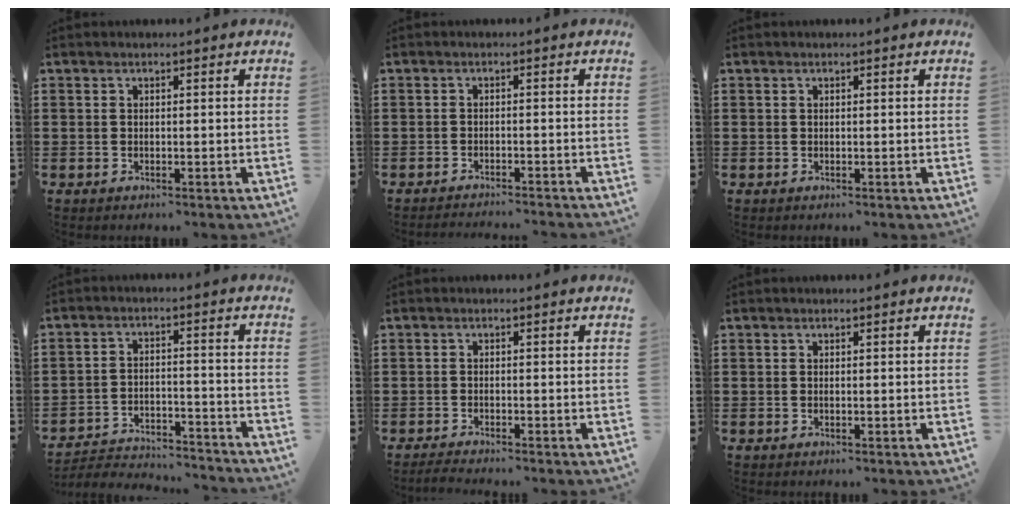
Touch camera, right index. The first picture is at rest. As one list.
[{"total": 1.8, "force": [-1.7, -0.4, 0.1], "torque": [-0.003, 0.000, -0.035]}, {"total": 0.0}, {"total": 4.2, "force": [-4.1, 0.5, 0.7], "torque": [-0.017, 0.005, -0.086]}, {"total": 1.5, "force": [-1.5, -0.2, 0.1], "torque": [-0.005, -0.002, -0.029]}, {"total": 0.0}]